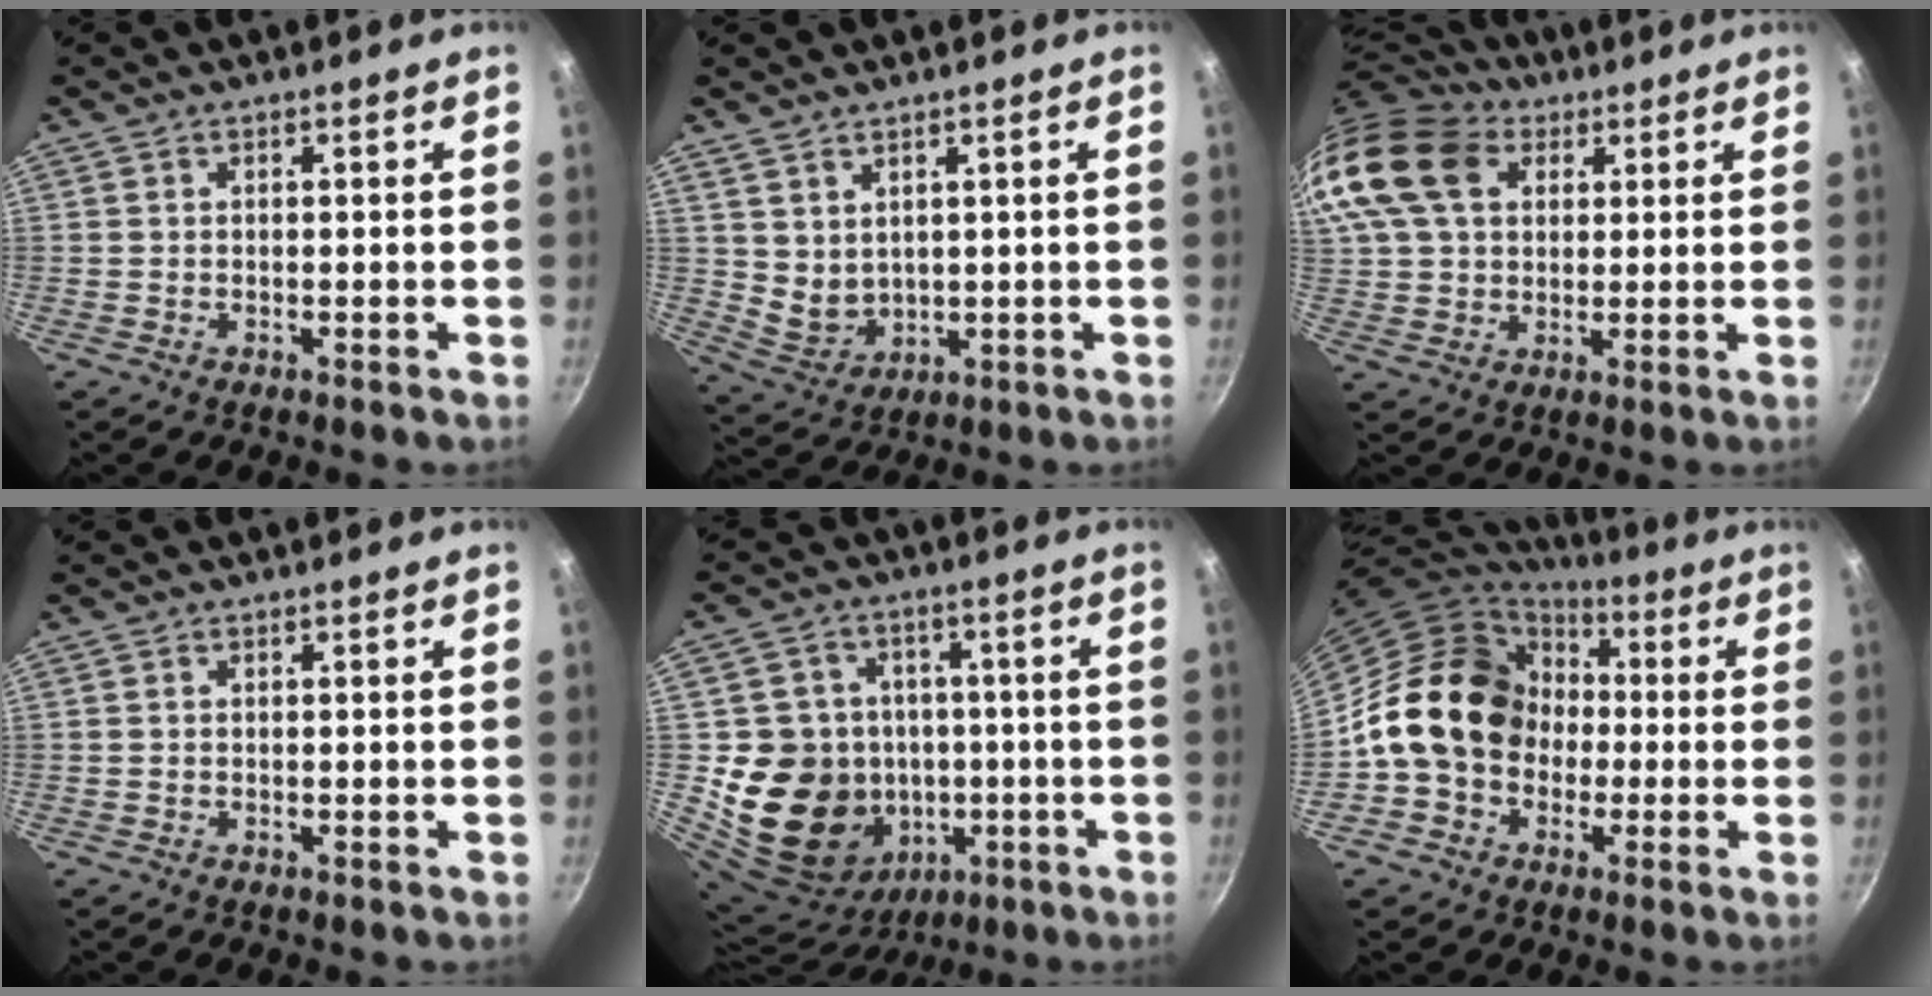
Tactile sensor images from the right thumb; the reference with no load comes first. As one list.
[{"total": 5.4, "force": [2.6, 3.8, 2.8], "torque": [-0.038, -0.018, 0.067]}, {"total": 20.3, "force": [7.8, 14.9, 11.3], "torque": [-0.245, 0.022, 0.137]}, {"total": 0.0}, {"total": 18.9, "force": [-2.2, 17.1, 7.6], "torque": [-0.110, 0.033, -0.020]}, {"total": 17.8, "force": [-0.1, 14.9, 9.8], "torque": [-0.133, 0.045, -0.006]}]